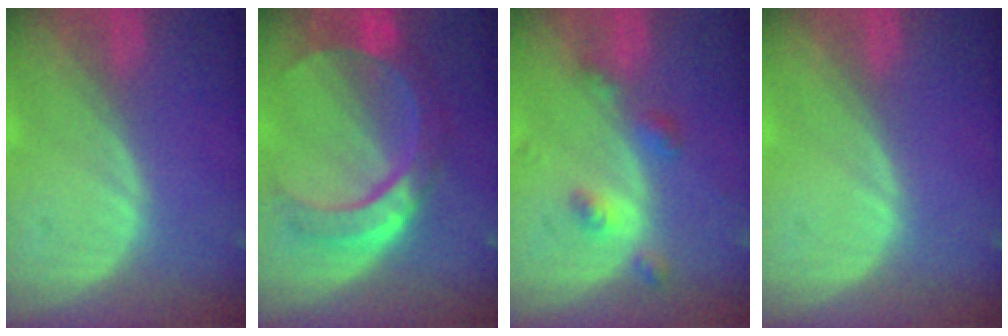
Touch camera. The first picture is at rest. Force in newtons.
{"total": 8.5, "press": 8.5, "slide": 0.5}
{"total": 4.4, "press": 4.0, "slide": 2.0}
{"total": 0.0}